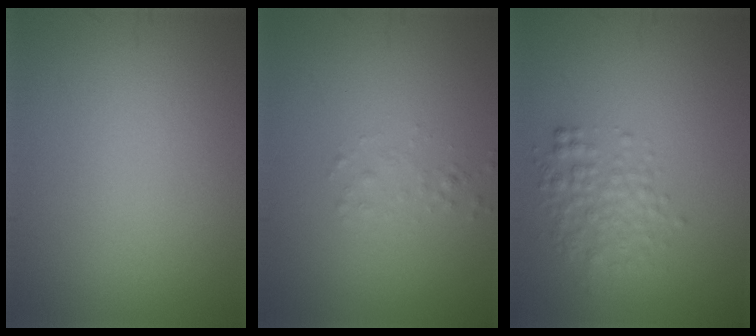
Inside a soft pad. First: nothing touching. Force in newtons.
{"total": 0.8, "press": 0.7, "slide": 0.1}
{"total": 3.0, "press": 3.0, "slide": 0.1}